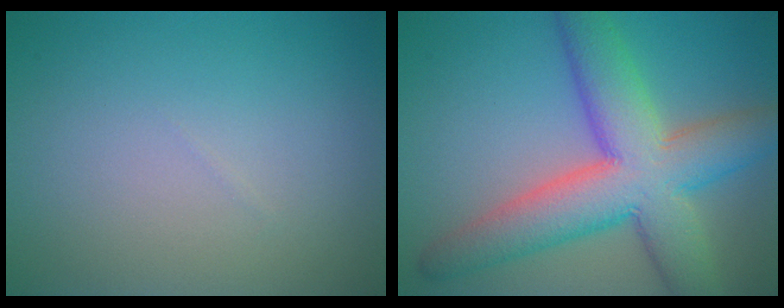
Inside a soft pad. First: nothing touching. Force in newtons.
{"total": 10.2, "press": 10.2, "slide": 0.6}